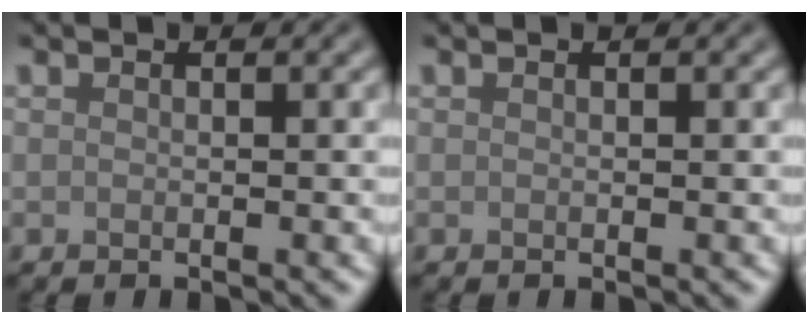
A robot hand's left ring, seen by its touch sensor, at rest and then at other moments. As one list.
[{"total": 0.0}]